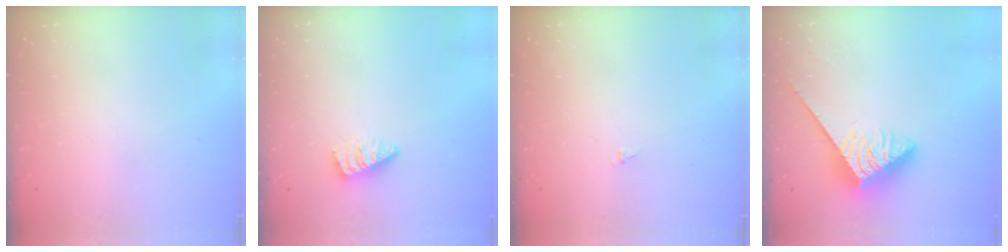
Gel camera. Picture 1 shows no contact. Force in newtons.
{"total": 1.1, "press": 1.1, "slide": 0.2}
{"total": 0.7, "press": 0.7, "slide": 0.1}
{"total": 3.9, "press": 3.8, "slide": 0.7}